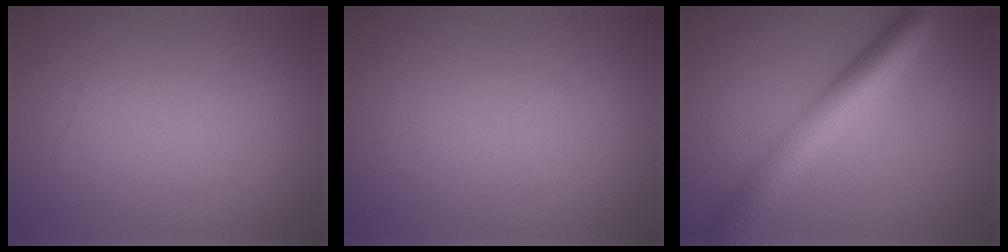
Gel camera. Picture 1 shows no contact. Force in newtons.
{"total": 0.0}
{"total": 7.8, "press": 7.8, "slide": 0.2}